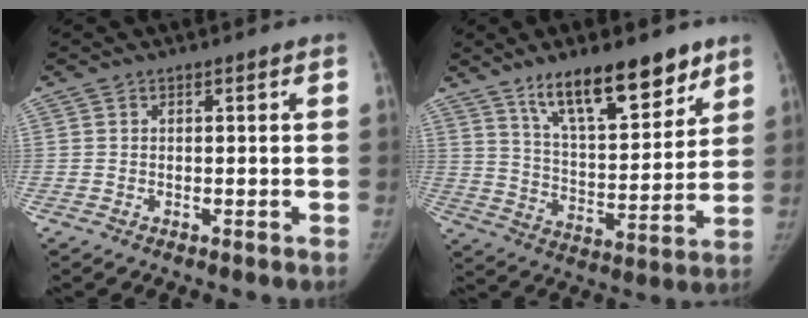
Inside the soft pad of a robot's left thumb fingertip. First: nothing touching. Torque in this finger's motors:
{"motor_torque": [1.40, 1.40, 1.25, -1.08, 0.08]}